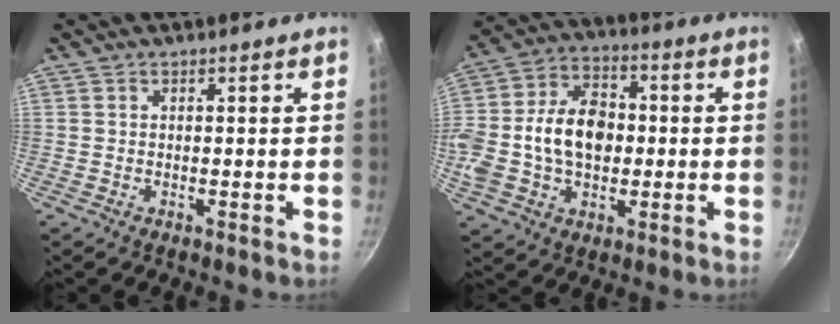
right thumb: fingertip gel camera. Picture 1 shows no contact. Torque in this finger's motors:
{"motor_torque": [2.27, 2.24, 1.50, -0.31, 0.20]}